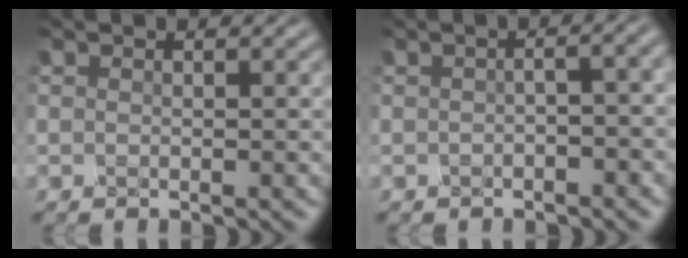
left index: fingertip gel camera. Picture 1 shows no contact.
{"total": 5.1, "force": [0.1, 2.5, 4.4], "torque": [-0.037, 0.030, -0.010]}